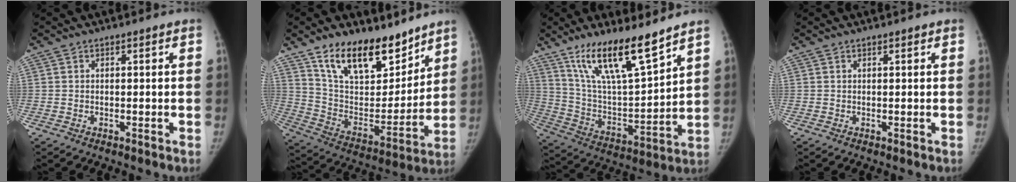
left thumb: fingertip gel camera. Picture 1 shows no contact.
{"total": 20.3, "force": [14.4, 9.7, 10.7], "torque": [-0.135, -0.077, 0.253]}
{"total": 18.3, "force": [13.0, 4.2, 12.1], "torque": [-0.187, -0.069, 0.247]}
{"total": 0.6, "force": [0.5, 0.2, 0.3], "torque": [-0.007, -0.003, 0.008]}